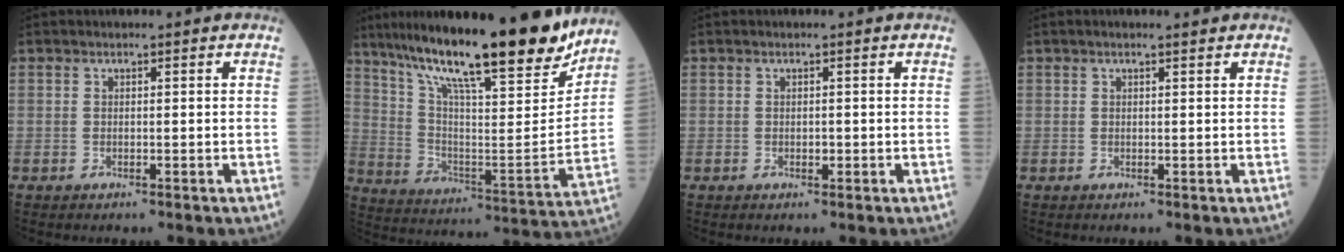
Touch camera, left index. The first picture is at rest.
{"total": 25.1, "force": [20.5, 2.5, 14.3], "torque": [-0.246, -0.029, 0.315]}
{"total": 0.6, "force": [-0.1, 0.4, 0.4], "torque": [-0.006, 0.001, -0.003]}
{"total": 1.3, "force": [1.0, 0.0, 0.8], "torque": [-0.015, 0.007, 0.017]}